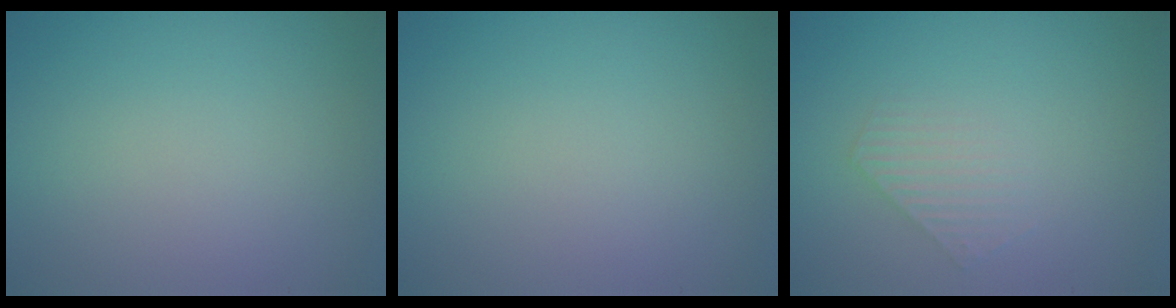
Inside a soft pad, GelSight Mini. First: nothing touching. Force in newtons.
{"total": 0.0}
{"total": 1.5, "press": 1.5, "slide": 0.3}